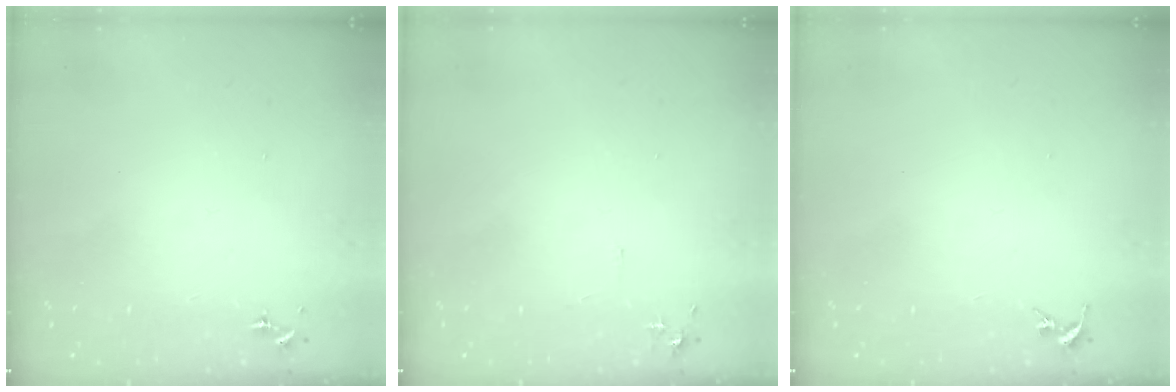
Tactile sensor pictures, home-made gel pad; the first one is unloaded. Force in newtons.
{"total": 5.2, "press": 5.1, "slide": 0.7}
{"total": 0.0}